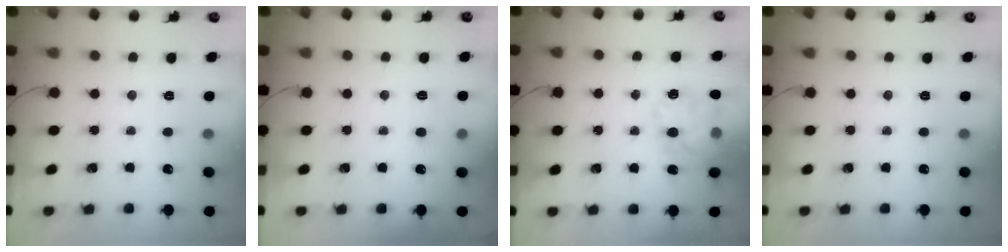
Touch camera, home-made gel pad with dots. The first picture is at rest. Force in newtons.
{"total": 6.5, "press": 6.3, "slide": 1.5}
{"total": 17.6, "press": 17.3, "slide": 2.9}
{"total": 0.0}